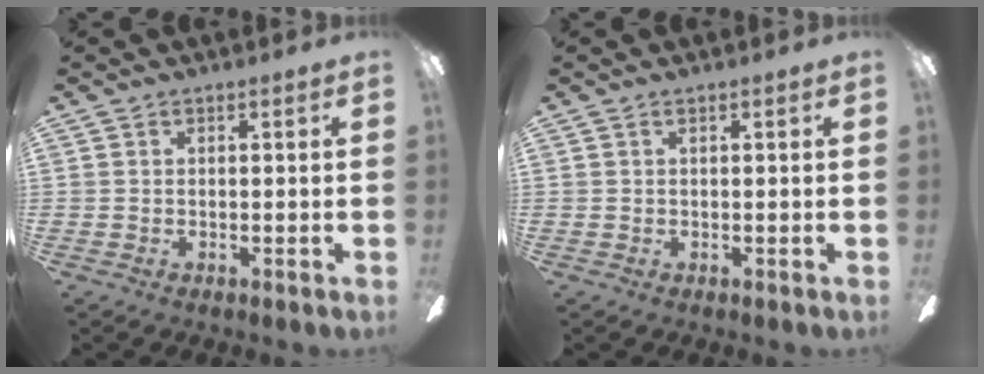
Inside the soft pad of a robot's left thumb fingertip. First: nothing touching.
{"total": 0.0}